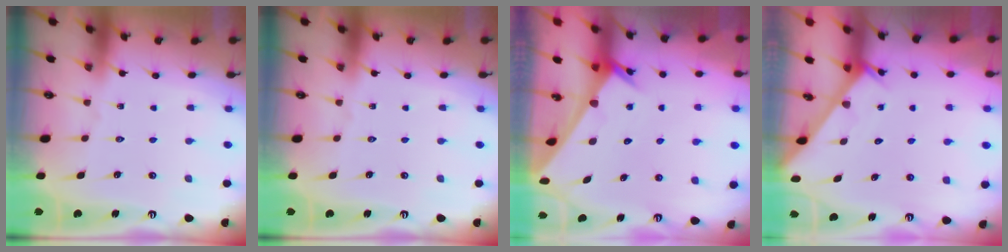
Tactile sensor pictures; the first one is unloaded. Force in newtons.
{"total": 0.0}
{"total": 1.9, "press": 1.9, "slide": 0.1}
{"total": 2.0, "press": 2.0, "slide": 0.1}